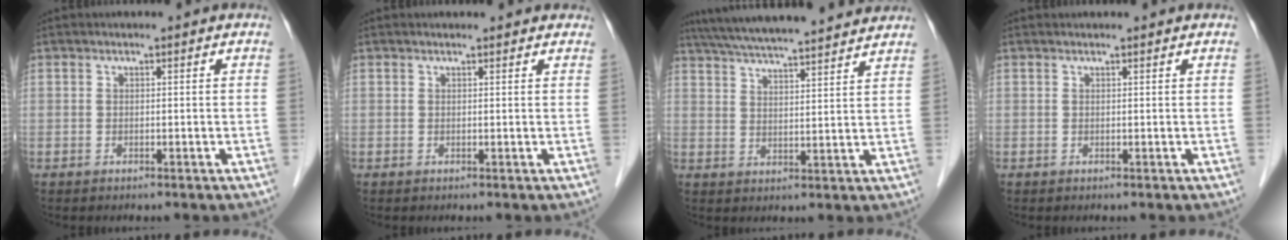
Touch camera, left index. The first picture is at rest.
{"total": 3.5, "force": [3.2, 1.0, 1.1], "torque": [-0.014, 0.017, 0.030]}
{"total": 19.0, "force": [17.1, 1.1, 8.2], "torque": [-0.142, 0.038, 0.248]}
{"total": 1.5, "force": [1.5, 0.1, 0.3], "torque": [-0.009, 0.015, 0.019]}